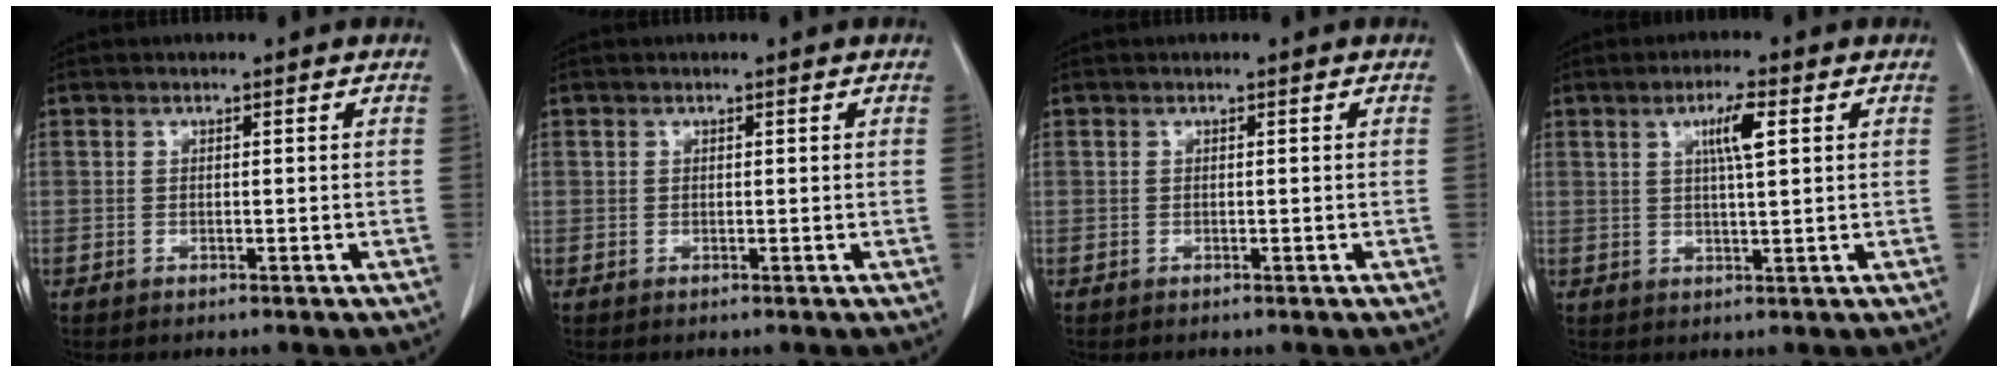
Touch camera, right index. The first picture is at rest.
{"total": 0.0}
{"total": 0.0}
{"total": 4.7, "force": [1.7, 0.4, 4.3], "torque": [-0.077, 0.001, 0.029]}